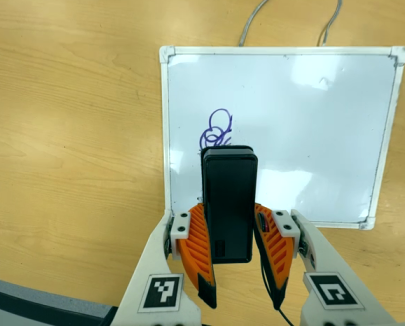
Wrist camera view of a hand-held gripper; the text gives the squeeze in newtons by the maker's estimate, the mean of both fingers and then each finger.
{"total": 7.7, "left": 6.3, "right": 9.0}